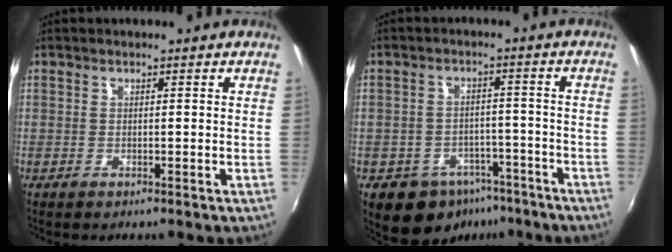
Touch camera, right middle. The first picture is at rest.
{"total": 10.7, "force": [-6.8, 7.3, 3.9], "torque": [-0.088, 0.018, -0.076]}